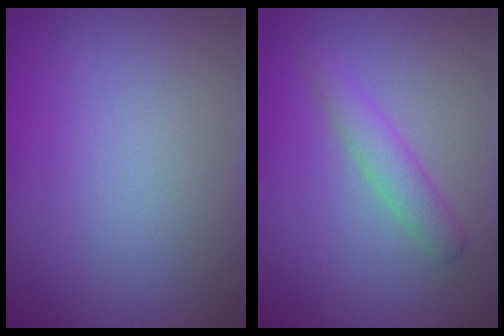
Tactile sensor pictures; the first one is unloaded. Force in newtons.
{"total": 2.0, "press": 2.0, "slide": 0.0}